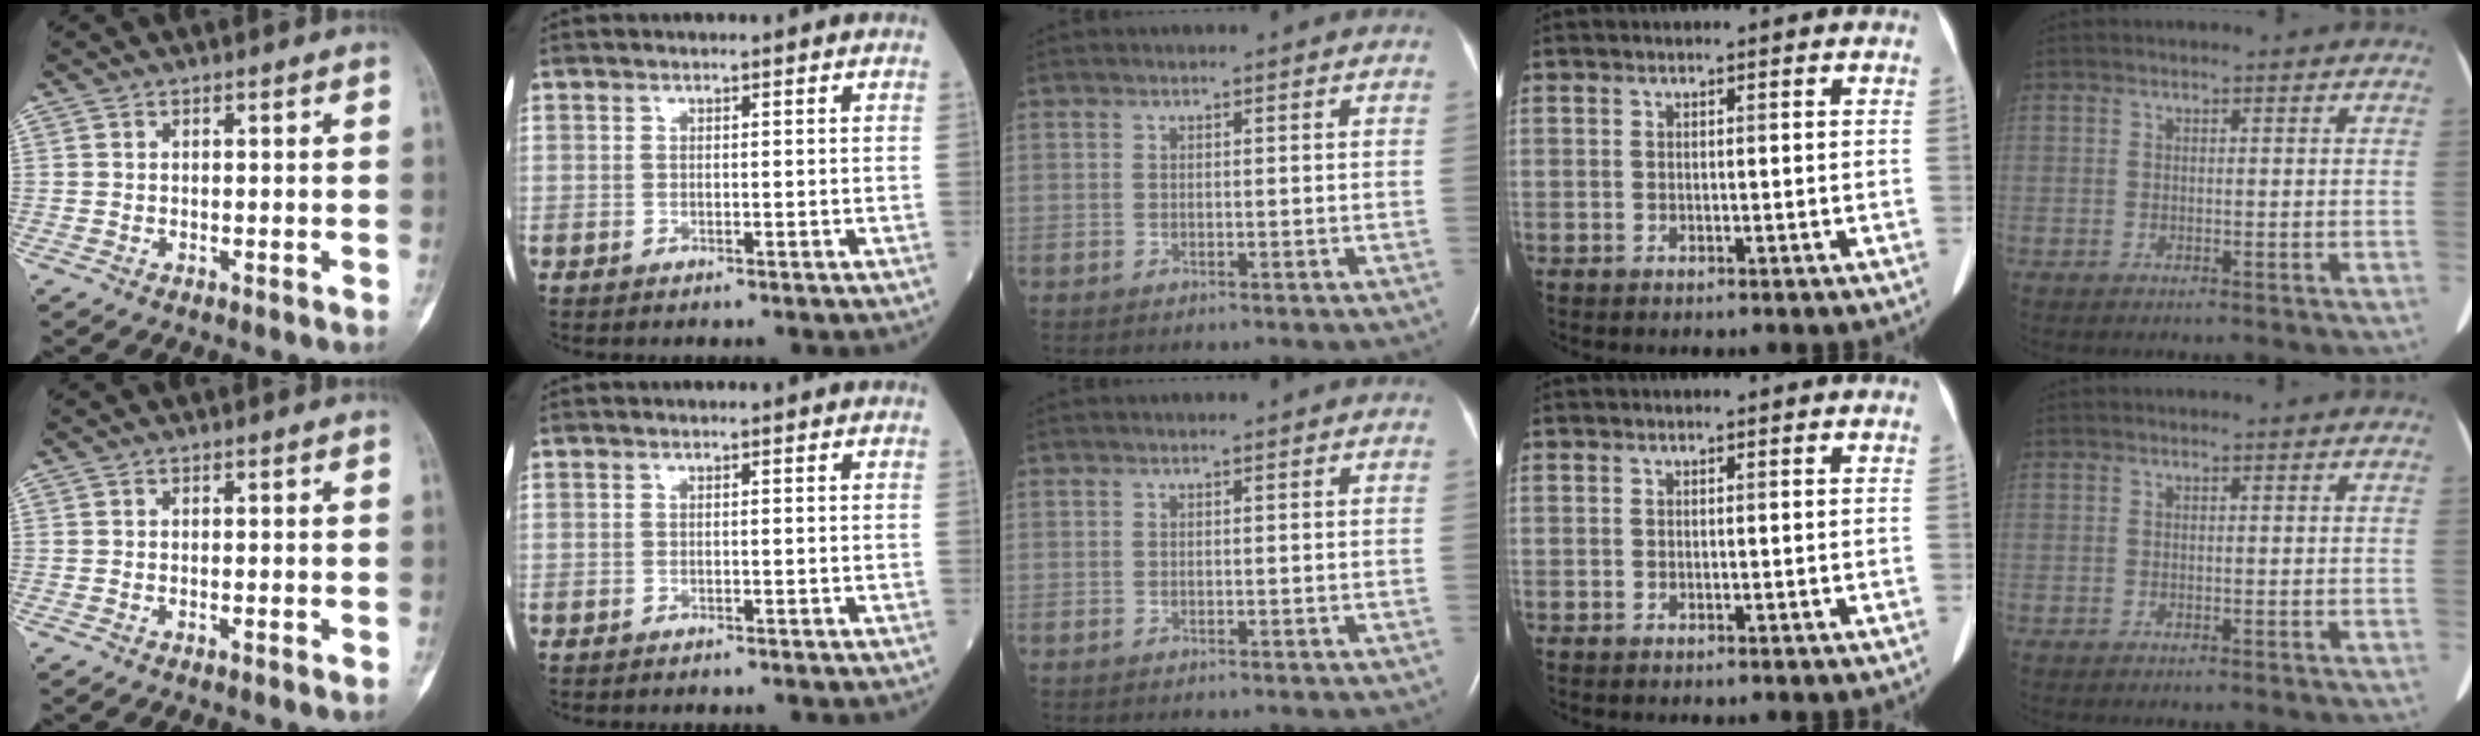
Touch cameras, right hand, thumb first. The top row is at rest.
{"thumb": {"total": 0.6, "force": [-0.3, 0.1, 0.5], "torque": [-0.008, 0.000, -0.004]}, "index": {"total": 0.7, "force": [-0.7, 0.1, 0.3], "torque": [-0.003, 0.000, -0.008]}}